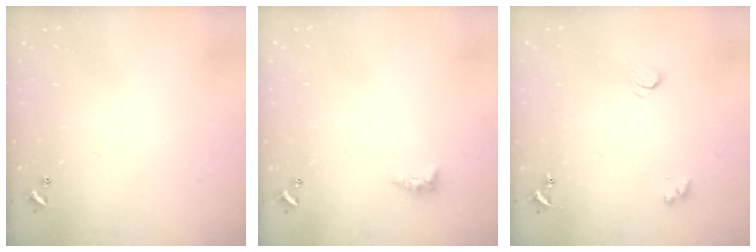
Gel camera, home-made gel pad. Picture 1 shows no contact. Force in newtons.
{"total": 2.3, "press": 2.2, "slide": 0.7}
{"total": 2.1, "press": 2.1, "slide": 0.4}